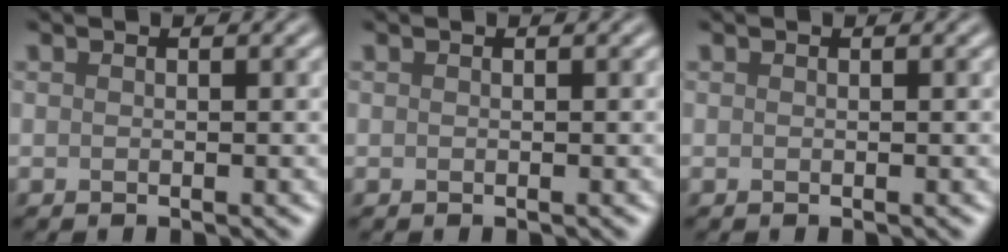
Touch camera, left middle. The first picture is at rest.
{"total": 0.0}
{"total": 0.0}